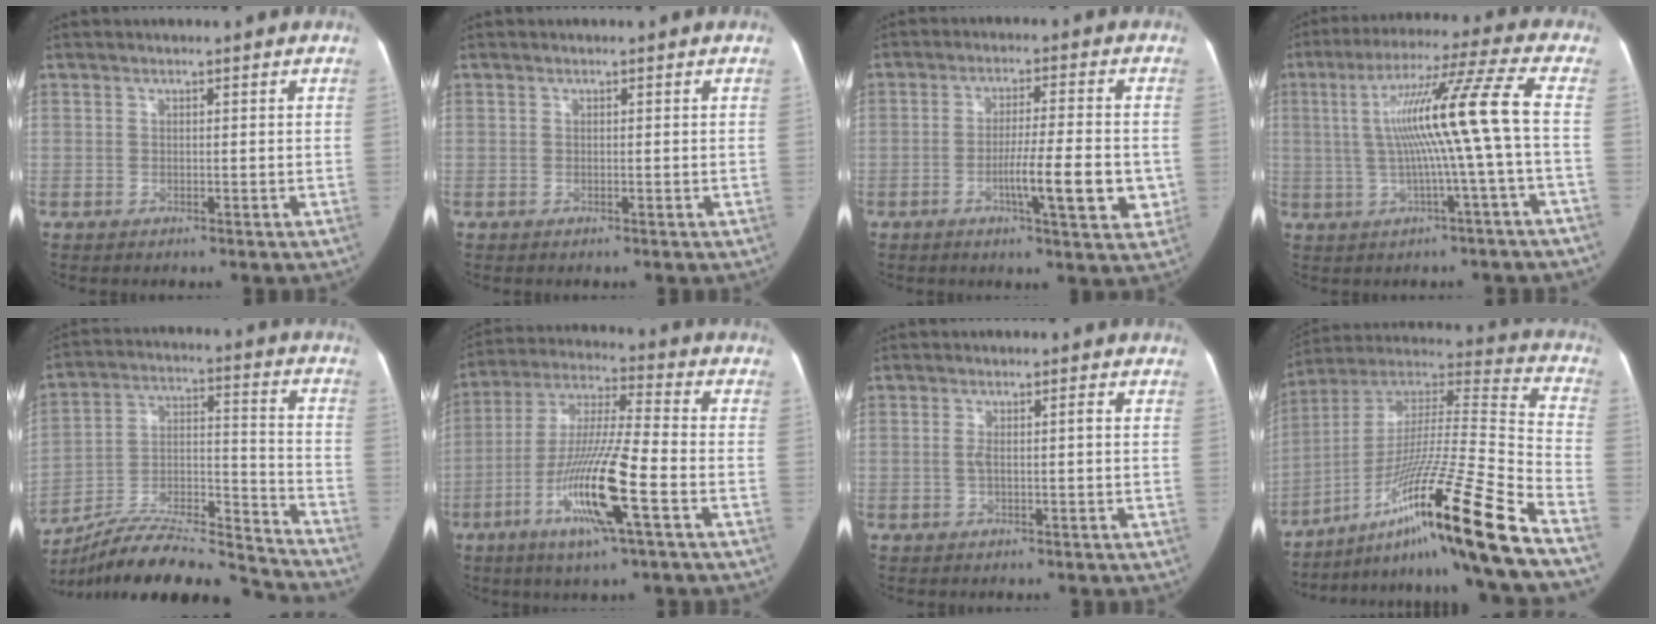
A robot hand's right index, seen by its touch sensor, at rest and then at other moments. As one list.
[{"total": 0.0}, {"total": 9.9, "force": [-2.6, 1.4, 9.4], "torque": [-0.142, -0.001, -0.039]}, {"total": 13.3, "force": [-0.3, -1.9, 13.2], "torque": [-0.224, 0.023, -0.004]}, {"total": 23.2, "force": [-21.8, 1.9, 7.7], "torque": [-0.134, 0.019, -0.352]}, {"total": 15.6, "force": [-5.9, 0.7, 14.5], "torque": [-0.289, -0.011, -0.109]}, {"total": 2.2, "force": [-0.2, 0.5, 2.1], "torque": [-0.044, 0.007, -0.002]}, {"total": 27.3, "force": [-15.9, -0.6, 22.1], "torque": [-0.337, -0.004, -0.275]}]